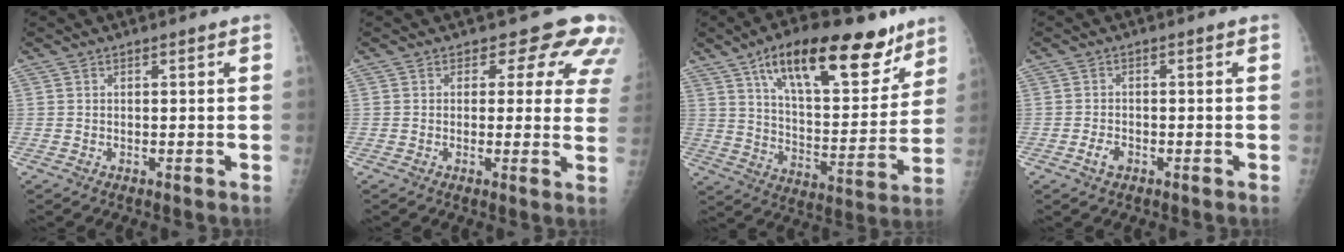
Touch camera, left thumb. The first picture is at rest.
{"total": 9.3, "force": [6.3, 5.3, 4.1], "torque": [-0.001, -0.023, 0.044]}
{"total": 24.4, "force": [14.6, 9.8, 16.8], "torque": [-0.216, -0.045, 0.235]}
{"total": 2.6, "force": [-1.4, 1.6, 1.4], "torque": [-0.026, 0.009, -0.025]}